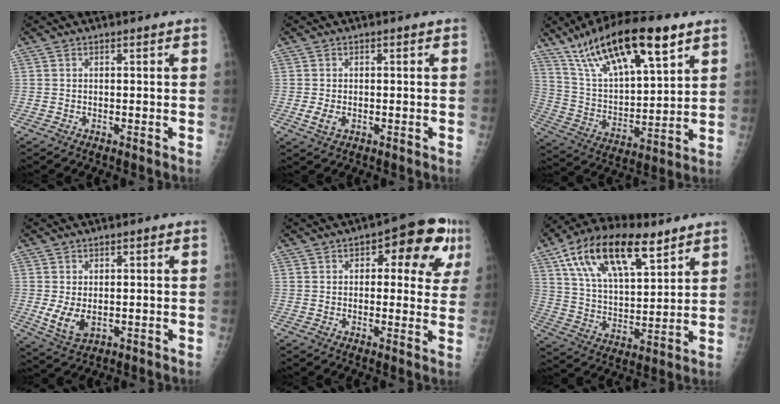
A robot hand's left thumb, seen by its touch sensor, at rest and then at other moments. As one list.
[{"total": 2.6, "force": [-0.7, 1.6, 1.9], "torque": [-0.042, -0.004, -0.011]}, {"total": 22.5, "force": [13.6, 7.4, 16.3], "torque": [-0.264, -0.035, 0.250]}, {"total": 5.4, "force": [-0.5, 3.3, 4.2], "torque": [-0.078, -0.014, 0.003]}, {"total": 12.6, "force": [4.6, 5.8, 10.1], "torque": [-0.080, 0.011, 0.050]}, {"total": 20.8, "force": [11.3, 9.5, 14.6], "torque": [-0.234, -0.025, 0.203]}]